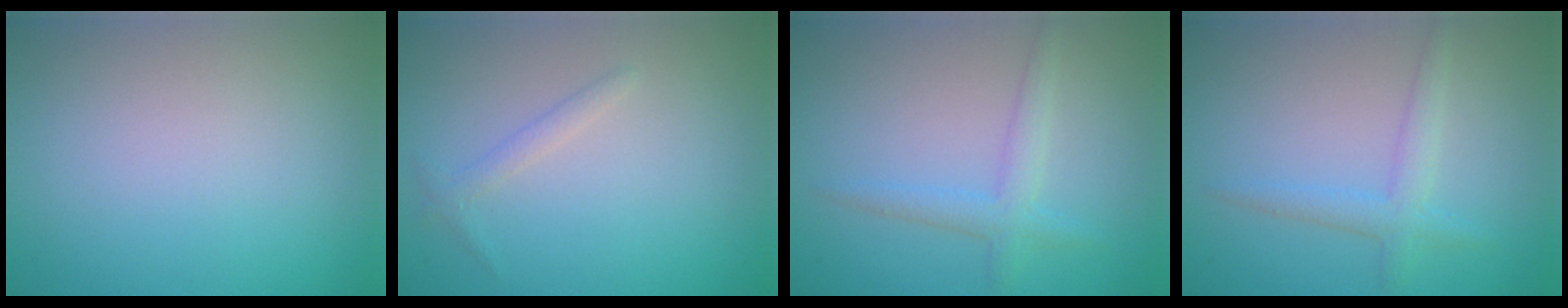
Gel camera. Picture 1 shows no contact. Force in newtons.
{"total": 1.1, "press": 1.1, "slide": 0.1}
{"total": 2.3, "press": 2.3, "slide": 0.2}
{"total": 2.3, "press": 2.3, "slide": 0.2}